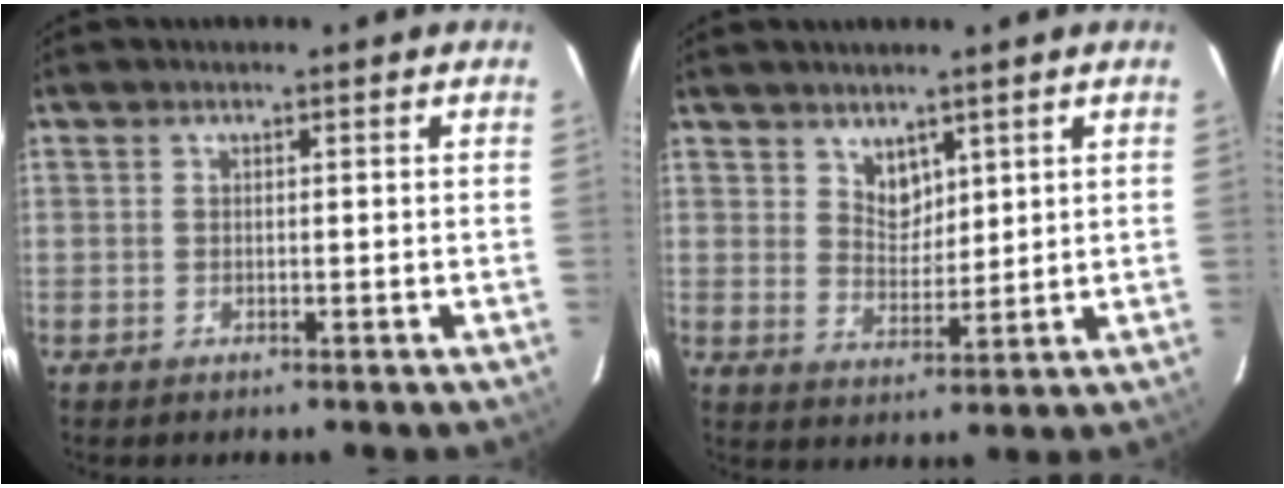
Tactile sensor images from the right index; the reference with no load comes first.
{"total": 4.3, "force": [3.1, 2.7, 1.5], "torque": [-0.016, 0.002, 0.060]}